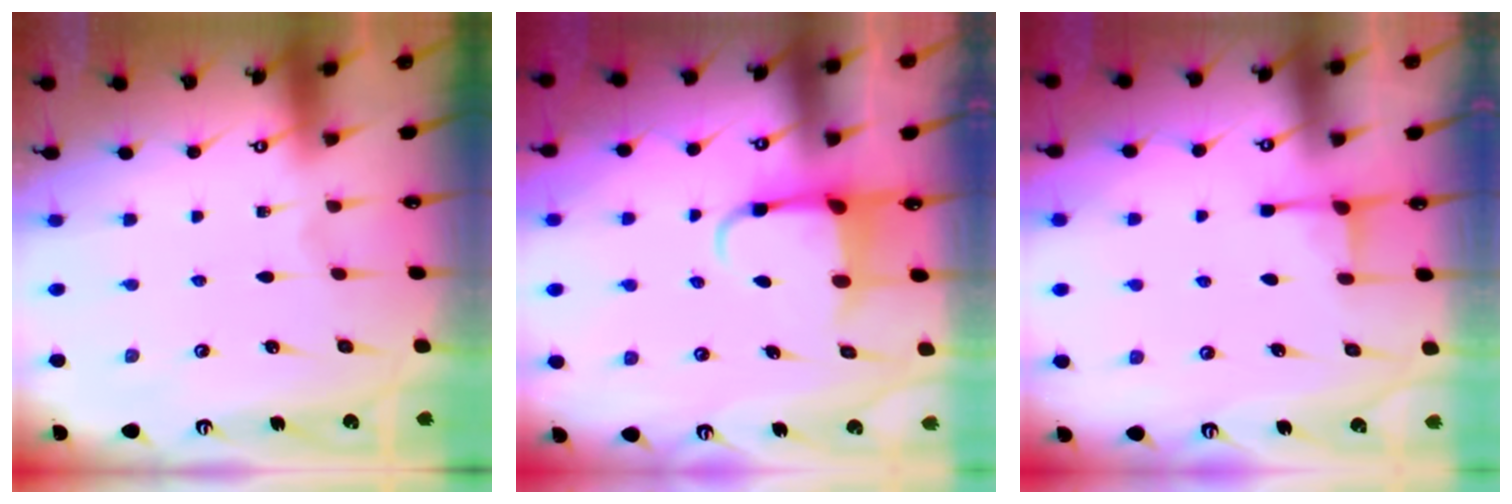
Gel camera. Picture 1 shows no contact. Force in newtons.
{"total": 4.2, "press": 4.1, "slide": 0.7}
{"total": 2.5, "press": 2.5, "slide": 0.5}